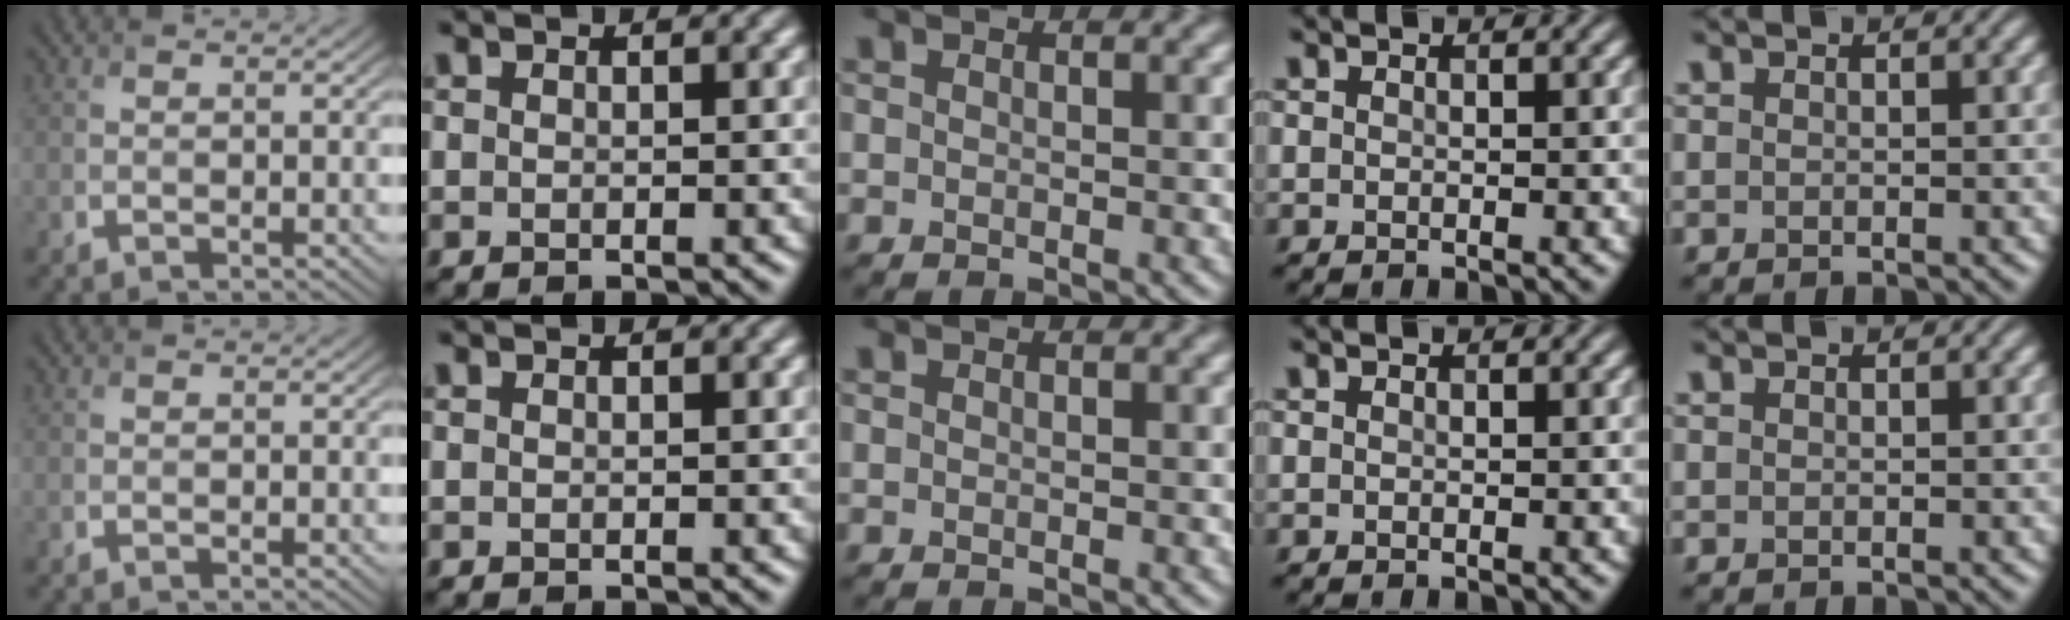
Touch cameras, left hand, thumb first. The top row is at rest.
{}